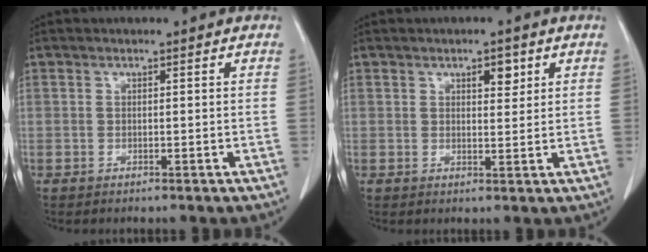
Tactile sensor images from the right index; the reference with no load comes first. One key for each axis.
{"total": 2.8, "fx": 1.5, "fy": 1.2, "fz": 2.1, "tx": -0.029, "ty": -0.002, "tz": 0.023}